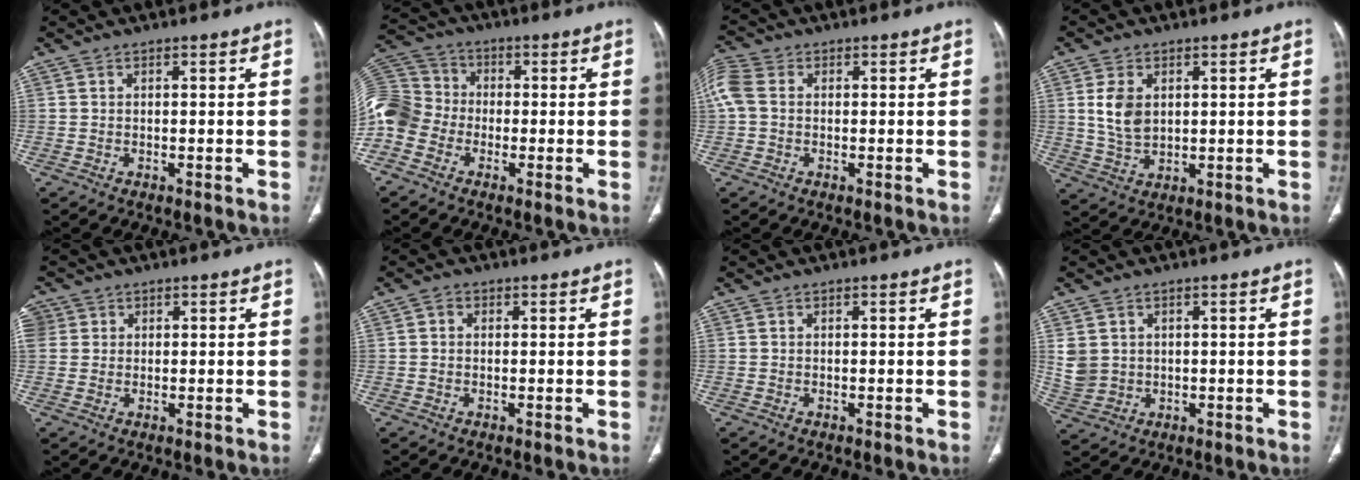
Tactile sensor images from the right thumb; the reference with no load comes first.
{"total": 12.2, "force": [-3.3, 9.9, 6.3], "torque": [-0.139, 0.038, -0.075]}
{"total": 6.1, "force": [0.2, 4.6, 4.0], "torque": [-0.107, 0.017, -0.002]}
{"total": 6.6, "force": [1.4, 4.5, 4.7], "torque": [-0.080, -0.005, 0.034]}
{"total": 6.5, "force": [1.8, 5.8, 2.1], "torque": [-0.056, 0.016, 0.040]}
{"total": 1.3, "force": [0.2, 1.2, 0.7], "torque": [-0.001, 0.004, -0.001]}
{"total": 0.0}
{"total": 5.2, "force": [1.1, 4.6, 2.4], "torque": [-0.044, -0.003, 0.035]}